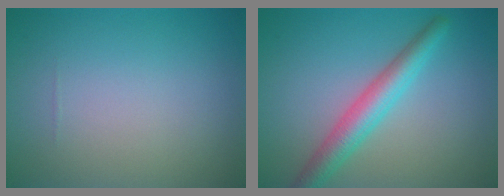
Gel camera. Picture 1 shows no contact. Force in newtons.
{"total": 4.1, "press": 4.1, "slide": 0.1}